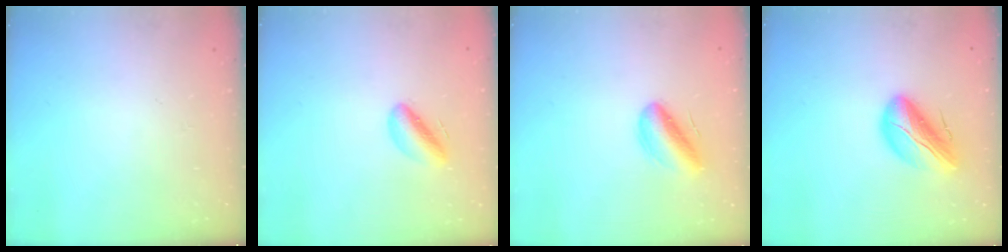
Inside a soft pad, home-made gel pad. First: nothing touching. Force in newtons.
{"total": 6.1, "press": 5.9, "slide": 1.8}
{"total": 9.1, "press": 8.7, "slide": 2.6}
{"total": 14.2, "press": 13.6, "slide": 3.9}